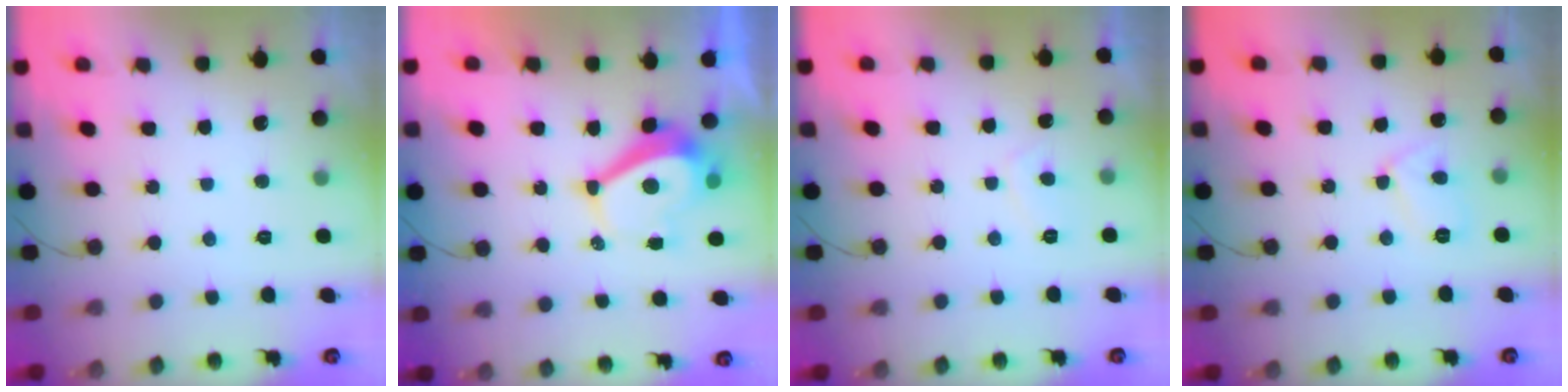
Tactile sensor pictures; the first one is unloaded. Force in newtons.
{"total": 5.3, "press": 5.2, "slide": 0.7}
{"total": 1.5, "press": 1.3, "slide": 0.7}
{"total": 5.6, "press": 5.6, "slide": 0.6}